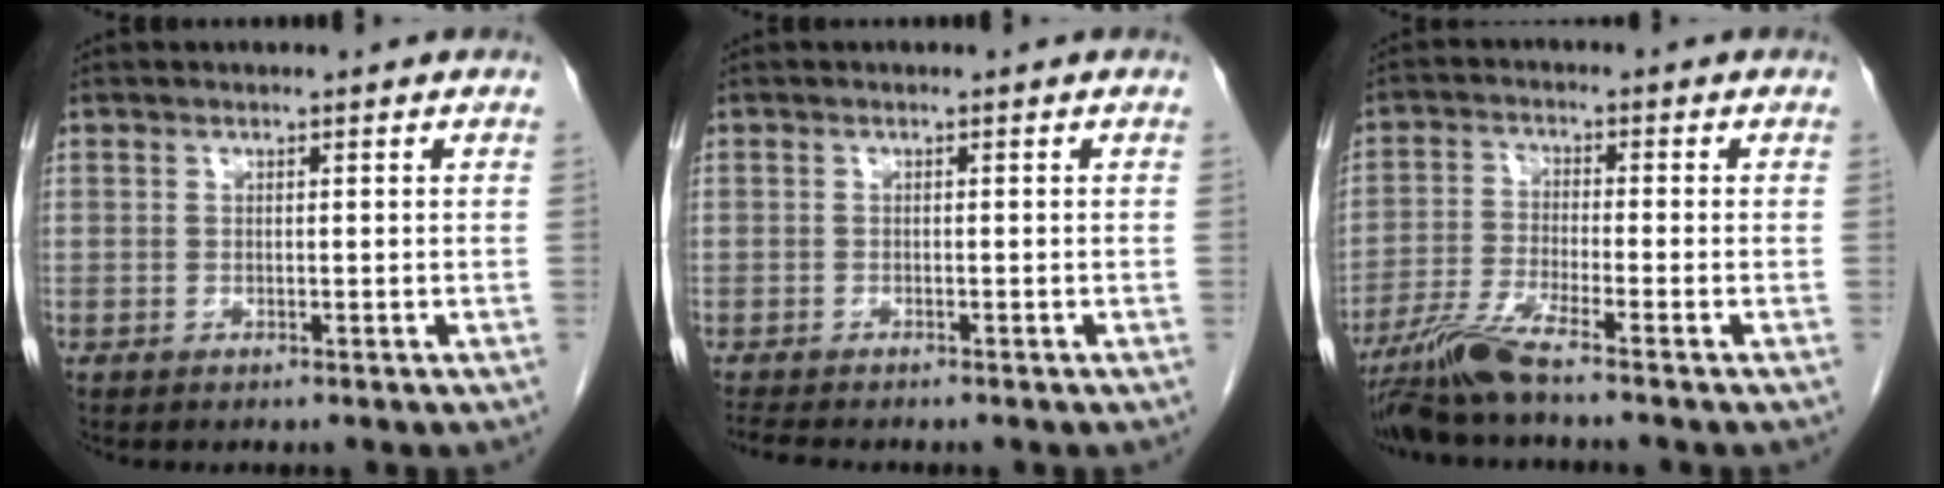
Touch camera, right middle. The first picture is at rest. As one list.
[{"total": 3.2, "force": [-3.0, 0.2, 1.3], "torque": [-0.023, -0.011, -0.049]}, {"total": 6.7, "force": [-5.6, -1.4, 3.5], "torque": [-0.076, -0.027, -0.108]}]